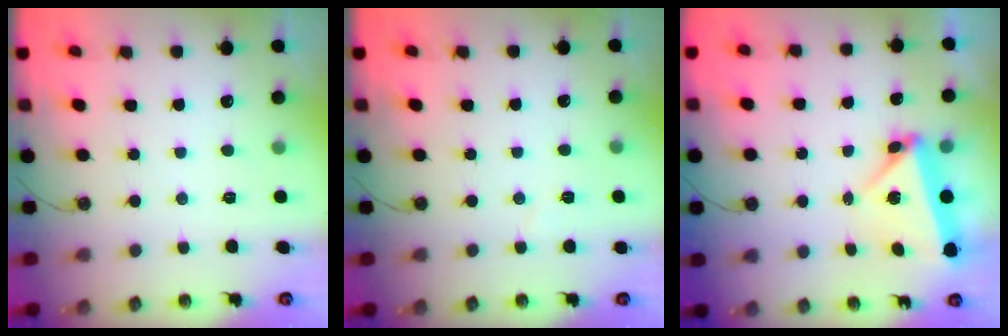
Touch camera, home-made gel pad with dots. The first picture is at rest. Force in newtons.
{"total": 2.3, "press": 1.7, "slide": 1.6}
{"total": 5.3, "press": 5.2, "slide": 0.6}